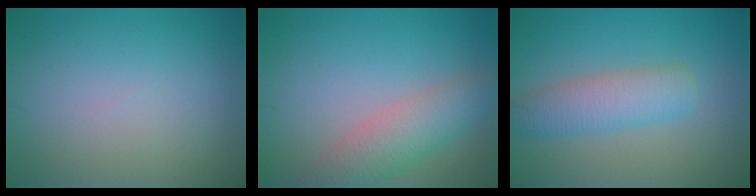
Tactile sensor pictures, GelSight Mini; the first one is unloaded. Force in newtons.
{"total": 4.3, "press": 4.3, "slide": 0.1}
{"total": 4.1, "press": 4.1, "slide": 0.1}